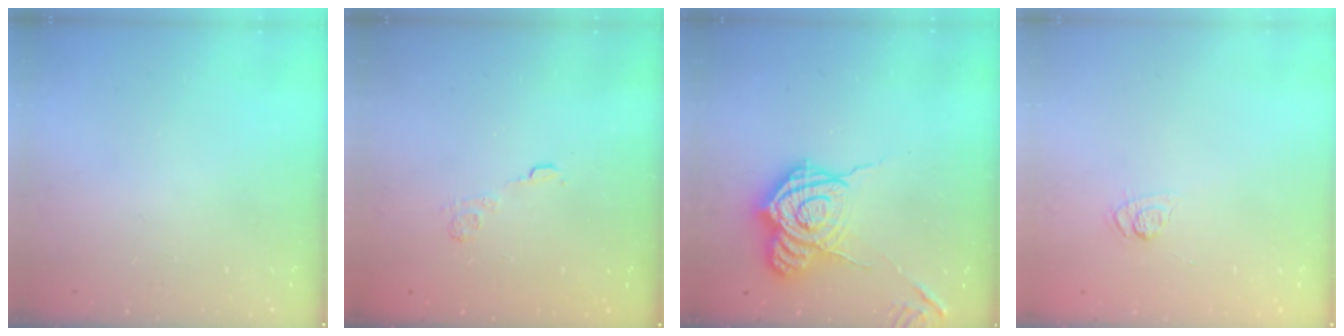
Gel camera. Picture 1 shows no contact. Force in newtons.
{"total": 3.2, "press": 2.8, "slide": 1.5}
{"total": 14.1, "press": 14.1, "slide": 1.1}
{"total": 4.8, "press": 4.5, "slide": 1.7}